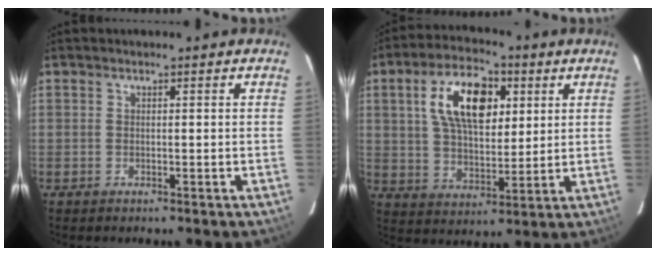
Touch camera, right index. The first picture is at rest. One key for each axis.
{"total": 14.5, "fx": 4.8, "fy": 7.7, "fz": 11.4, "tx": -0.200, "ty": 0.024, "tz": 0.086}